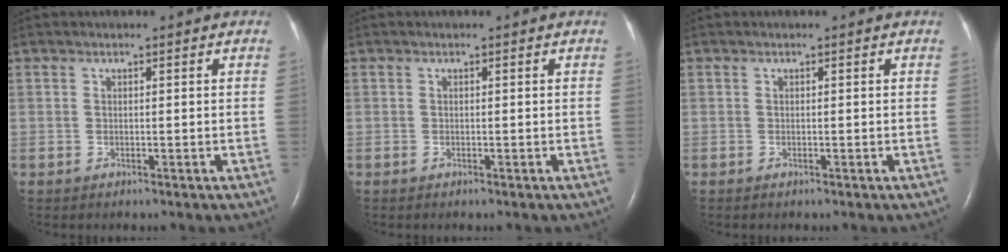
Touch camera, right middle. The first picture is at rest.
{"total": 0.0}
{"total": 0.0}